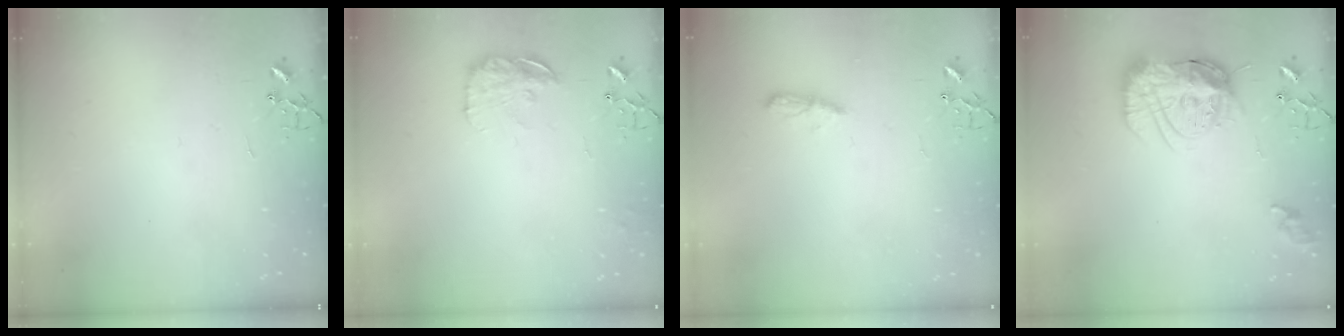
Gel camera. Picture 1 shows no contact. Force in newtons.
{"total": 12.9, "press": 12.8, "slide": 0.6}
{"total": 5.1, "press": 5.1, "slide": 0.5}
{"total": 17.6, "press": 17.5, "slide": 1.6}